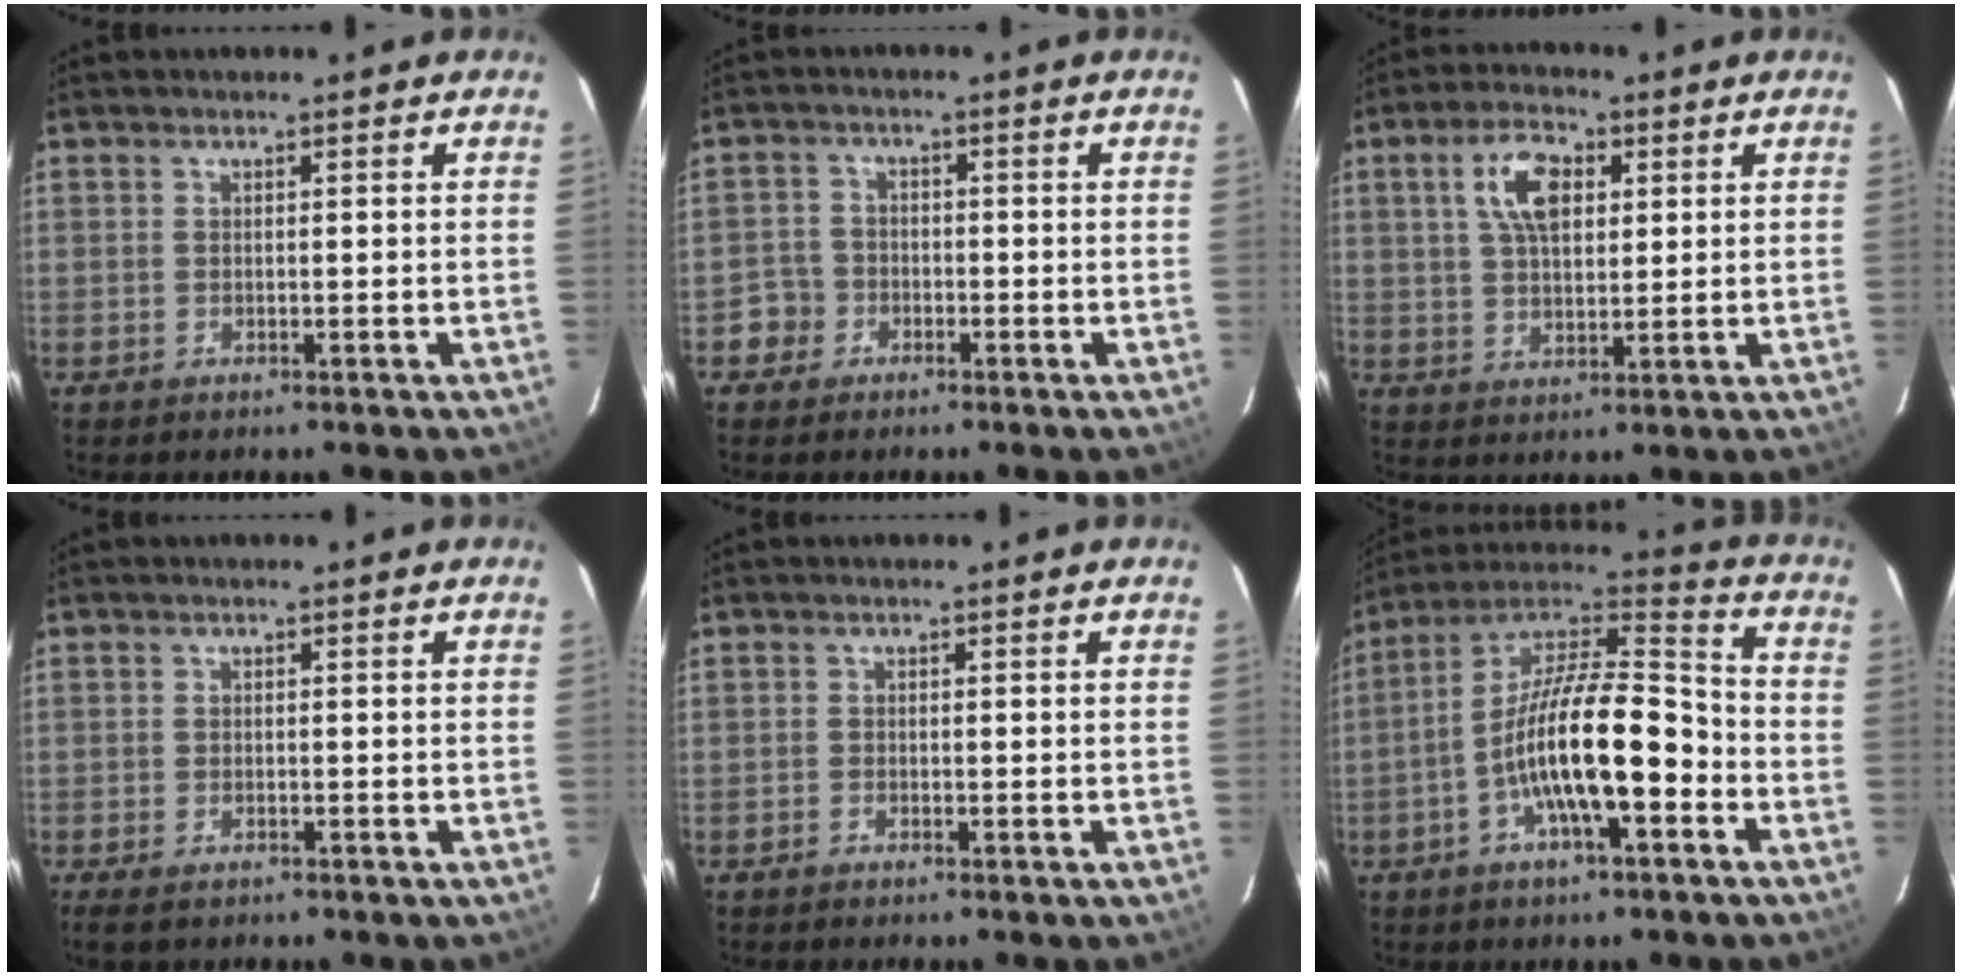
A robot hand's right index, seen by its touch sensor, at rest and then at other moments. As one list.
[{"total": 4.0, "force": [-2.0, 3.5, 0.0], "torque": [0.002, 0.021, -0.038]}, {"total": 8.4, "force": [2.8, 4.4, 6.6], "torque": [-0.123, 0.018, 0.051]}, {"total": 3.8, "force": [-2.7, 1.7, 2.0], "torque": [-0.051, -0.012, -0.049]}, {"total": 0.7, "force": [-0.7, 0.3, 0.0], "torque": [-0.003, 0.002, -0.014]}, {"total": 16.5, "force": [-5.6, 4.7, 14.8], "torque": [-0.270, 0.002, -0.109]}]